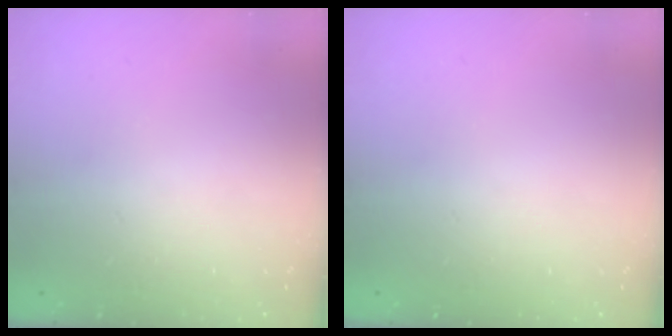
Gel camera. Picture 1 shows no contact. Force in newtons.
{"total": 0.0}